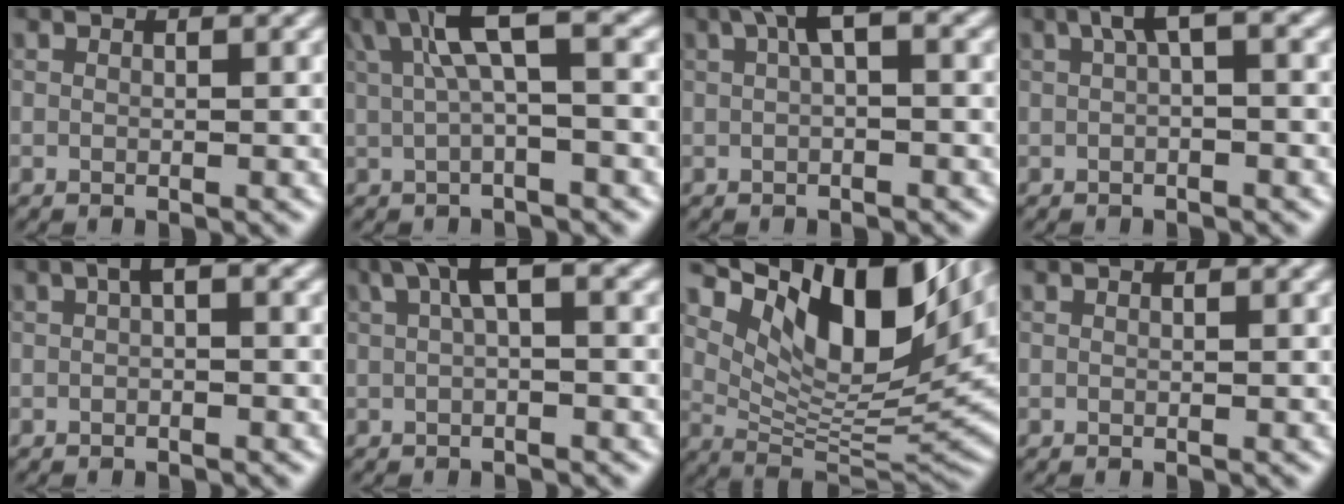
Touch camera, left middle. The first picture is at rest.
{"total": 5.0, "force": [1.7, 1.0, 4.6], "torque": [-0.092, 0.013, 0.030]}
{"total": 2.7, "force": [0.7, 0.6, 2.6], "torque": [-0.050, 0.013, 0.009]}
{"total": 2.3, "force": [0.5, 0.4, 2.2], "torque": [-0.041, 0.013, 0.007]}
{"total": 1.3, "force": [0.0, 0.3, 1.3], "torque": [-0.027, 0.005, 0.000]}
{"total": 3.3, "force": [1.0, 0.8, 3.0], "torque": [-0.059, 0.014, 0.014]}
{"total": 11.7, "force": [6.5, 4.7, 8.5], "torque": [-0.142, -0.003, 0.124]}
{"total": 0.0}